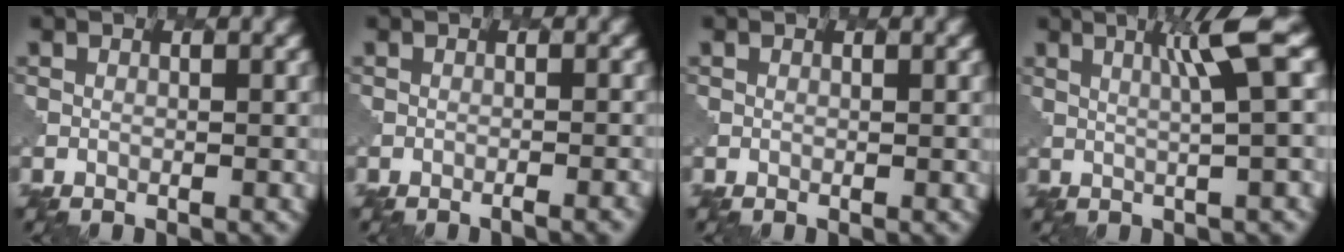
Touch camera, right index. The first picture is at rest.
{"total": 1.5, "force": [-0.9, 0.2, 1.1], "torque": [-0.005, 0.004, -0.017]}
{"total": 0.0}
{"total": 4.3, "force": [1.6, 0.3, 4.0], "torque": [-0.056, 0.013, 0.032]}